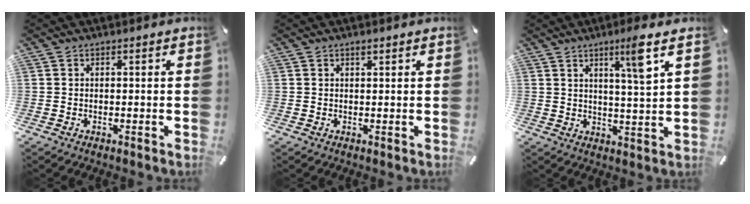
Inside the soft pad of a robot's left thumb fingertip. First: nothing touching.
{"total": 0.8, "force": [0.5, 0.3, 0.5], "torque": [-0.010, 0.001, 0.009]}
{"total": 8.0, "force": [4.6, 0.0, 6.5], "torque": [-0.105, -0.023, 0.068]}